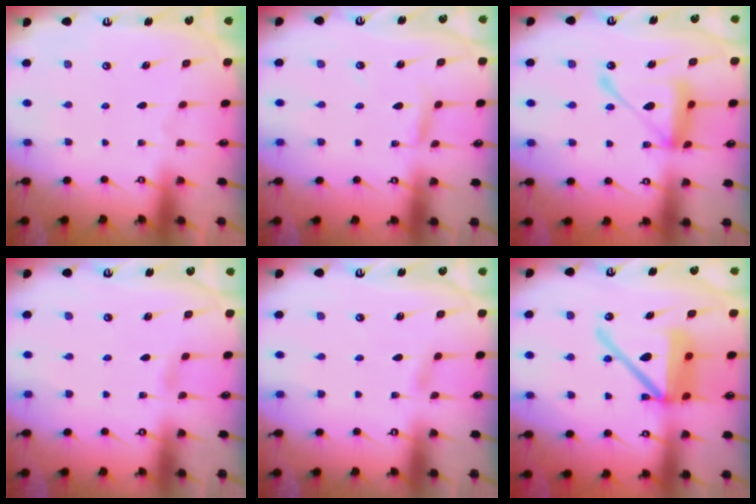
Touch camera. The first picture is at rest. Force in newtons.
{"total": 2.8, "press": 2.8, "slide": 0.1}
{"total": 15.6, "press": 15.5, "slide": 1.7}
{"total": 0.6, "press": 0.6, "slide": 0.1}
{"total": 2.2, "press": 2.2, "slide": 0.3}
{"total": 16.4, "press": 16.2, "slide": 2.3}